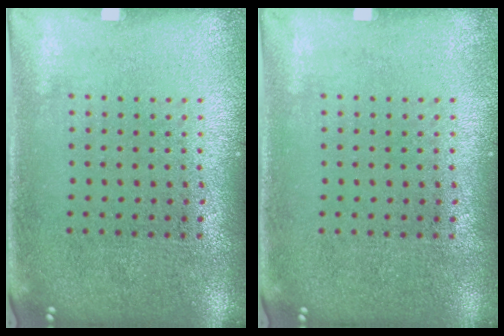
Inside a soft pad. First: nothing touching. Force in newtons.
{"total": 0.0}